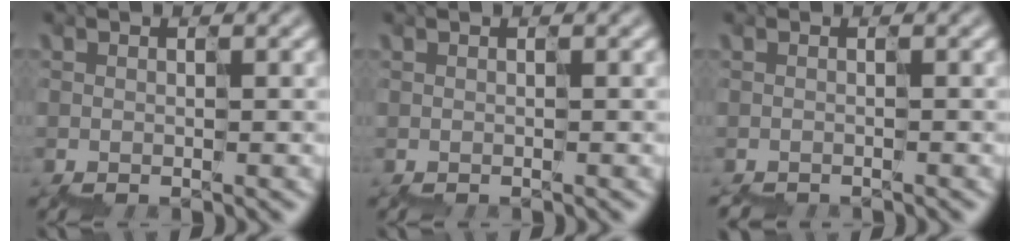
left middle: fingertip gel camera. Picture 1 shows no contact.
{"total": 0.0}
{"total": 1.1, "force": [-0.9, -0.1, -0.6], "torque": [0.012, -0.011, -0.008]}